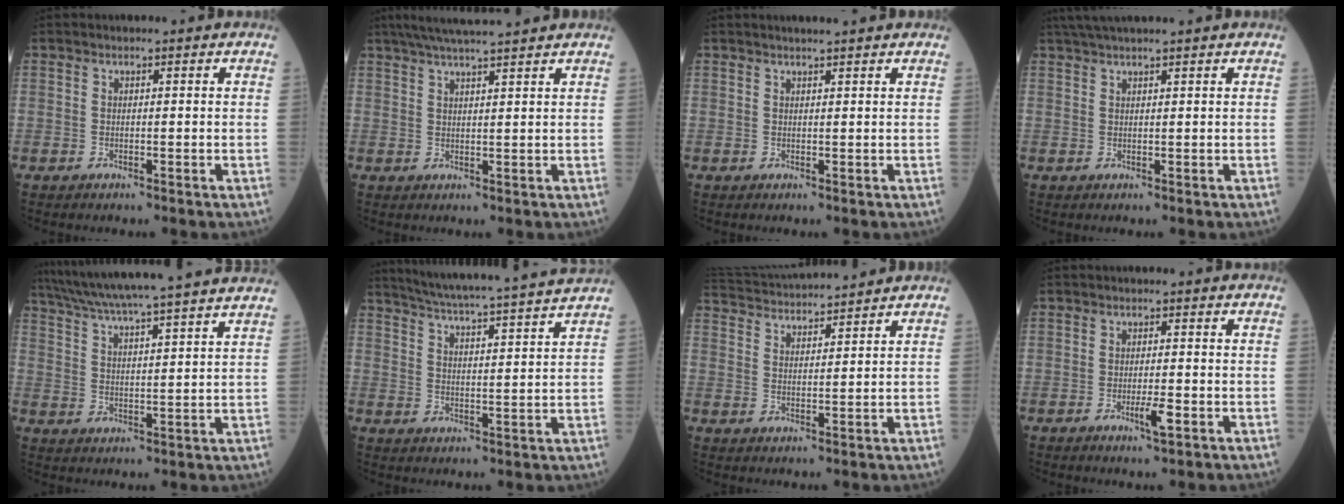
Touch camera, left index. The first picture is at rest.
{"total": 8.9, "force": [7.7, -0.2, 4.6], "torque": [-0.076, 0.028, 0.110]}
{"total": 3.3, "force": [2.9, 0.1, 1.5], "torque": [-0.020, 0.016, 0.037]}
{"total": 5.5, "force": [4.7, -0.6, 2.8], "torque": [-0.044, 0.029, 0.077]}
{"total": 23.3, "force": [20.9, -0.7, 10.3], "torque": [-0.178, -0.004, 0.289]}
{"total": 17.7, "force": [16.2, -1.5, 7.0], "torque": [-0.126, -0.020, 0.223]}
{"total": 12.4, "force": [11.8, 0.4, 3.6], "torque": [-0.081, 0.032, 0.191]}
{"total": 3.1, "force": [-1.3, 0.4, 2.8], "torque": [-0.050, -0.002, -0.020]}